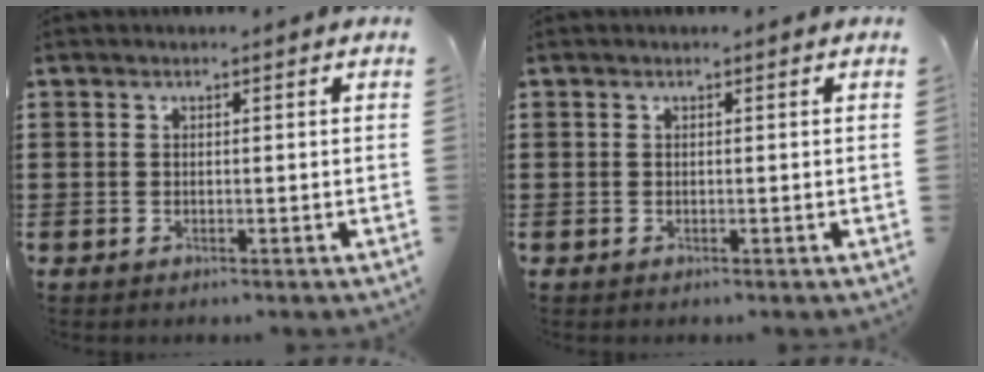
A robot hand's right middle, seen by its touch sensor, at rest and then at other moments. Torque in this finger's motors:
{"motor_torque": [0.31, -0.42, 0.01, 0.01]}